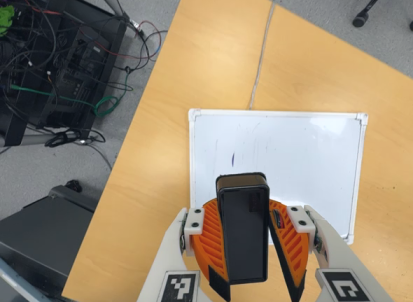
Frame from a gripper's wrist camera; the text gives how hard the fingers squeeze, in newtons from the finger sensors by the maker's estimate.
{"total": 8.3, "left": 9.4, "right": 7.2}